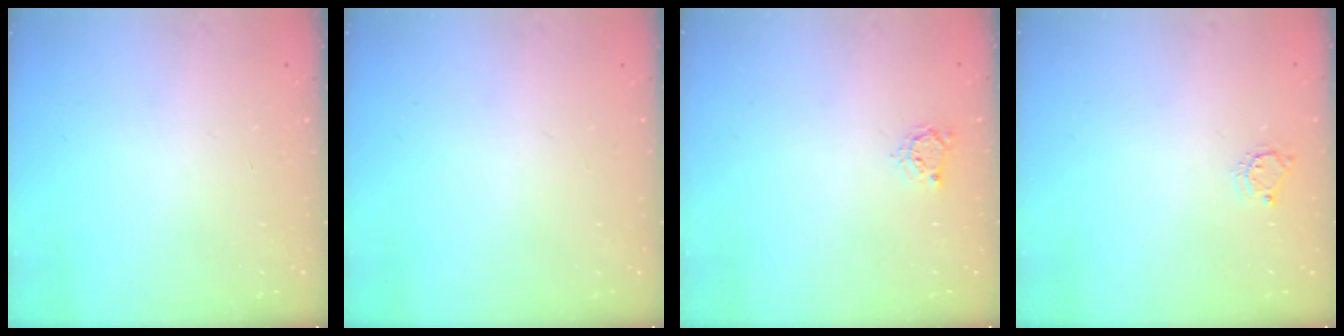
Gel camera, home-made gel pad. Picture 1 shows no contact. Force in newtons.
{"total": 0.0}
{"total": 3.7, "press": 3.7, "slide": 0.4}
{"total": 3.7, "press": 3.7, "slide": 0.4}